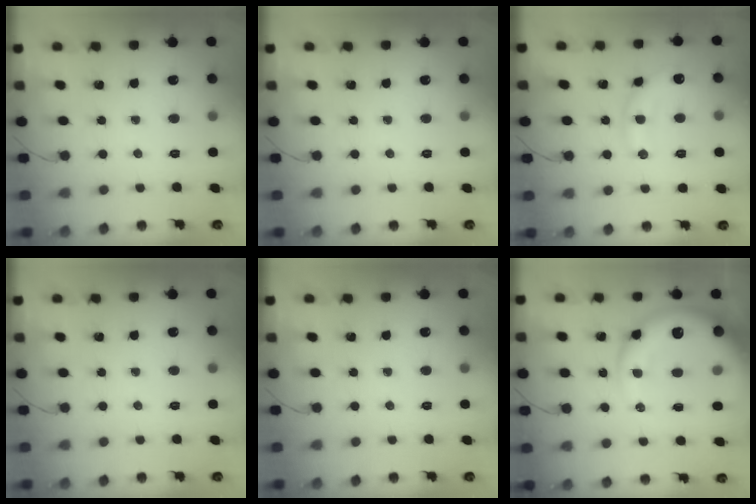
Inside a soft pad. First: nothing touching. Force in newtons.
{"total": 0.0}
{"total": 10.3, "press": 10.3, "slide": 0.8}
{"total": 0.0}
{"total": 0.0}
{"total": 16.3, "press": 15.6, "slide": 4.7}